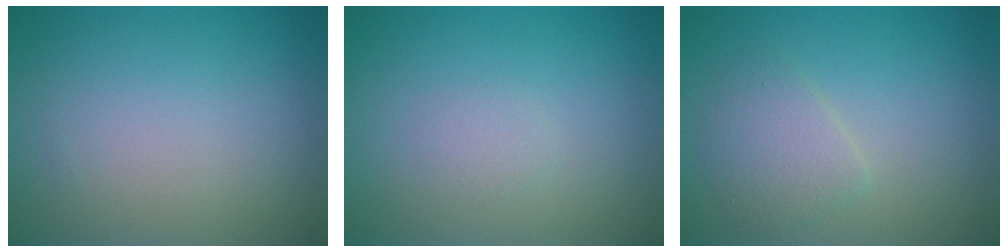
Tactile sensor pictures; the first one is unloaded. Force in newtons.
{"total": 0.7, "press": 0.7, "slide": 0.0}
{"total": 2.4, "press": 2.4, "slide": 0.1}